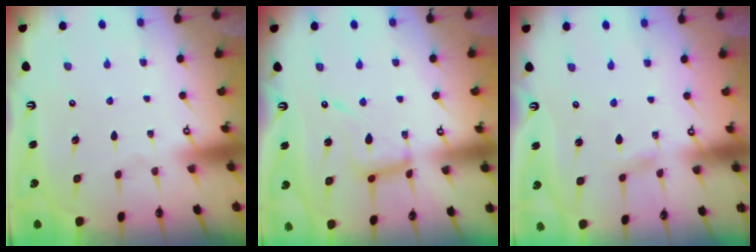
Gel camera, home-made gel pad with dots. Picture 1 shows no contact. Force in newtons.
{"total": 11.5, "press": 11.5, "slide": 1.0}
{"total": 2.1, "press": 2.1, "slide": 0.2}